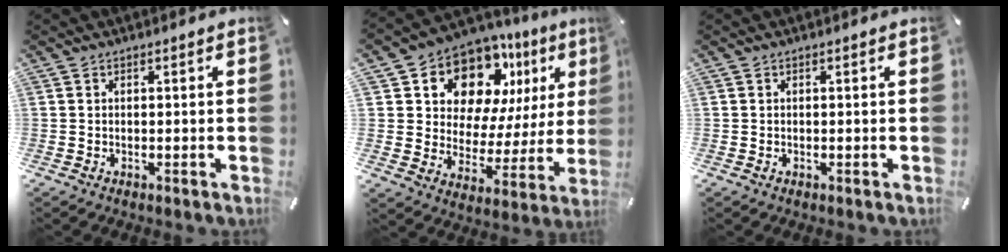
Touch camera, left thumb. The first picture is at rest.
{"total": 14.2, "force": [9.8, 8.9, 5.1], "torque": [-0.086, -0.084, 0.176]}
{"total": 0.0}